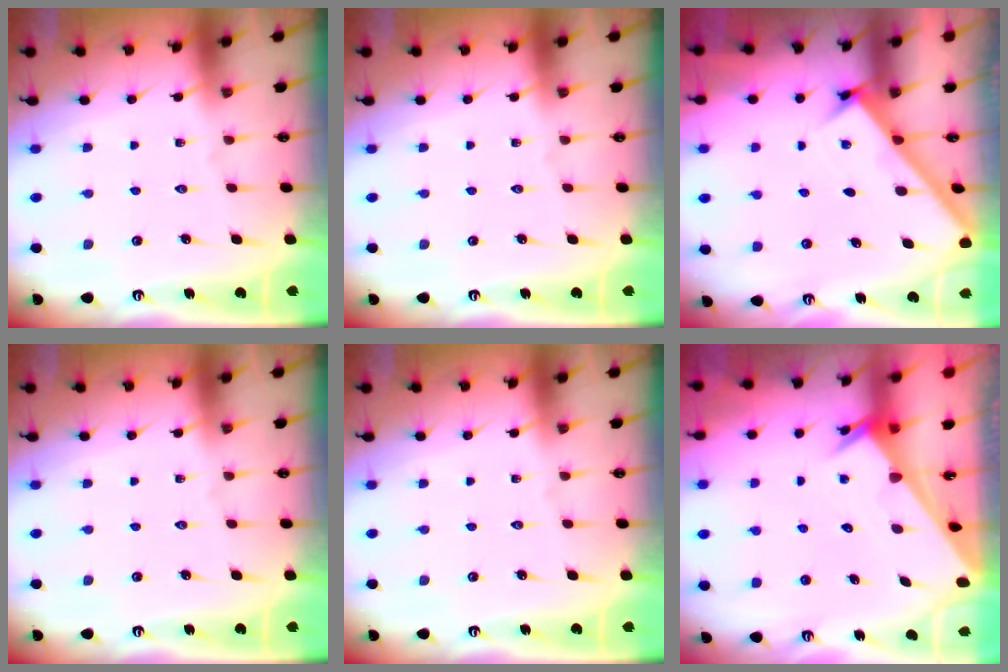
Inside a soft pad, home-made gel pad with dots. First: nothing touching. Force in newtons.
{"total": 0.0}
{"total": 2.9, "press": 2.8, "slide": 0.3}
{"total": 0.0}
{"total": 0.0}
{"total": 3.4, "press": 3.4, "slide": 0.4}